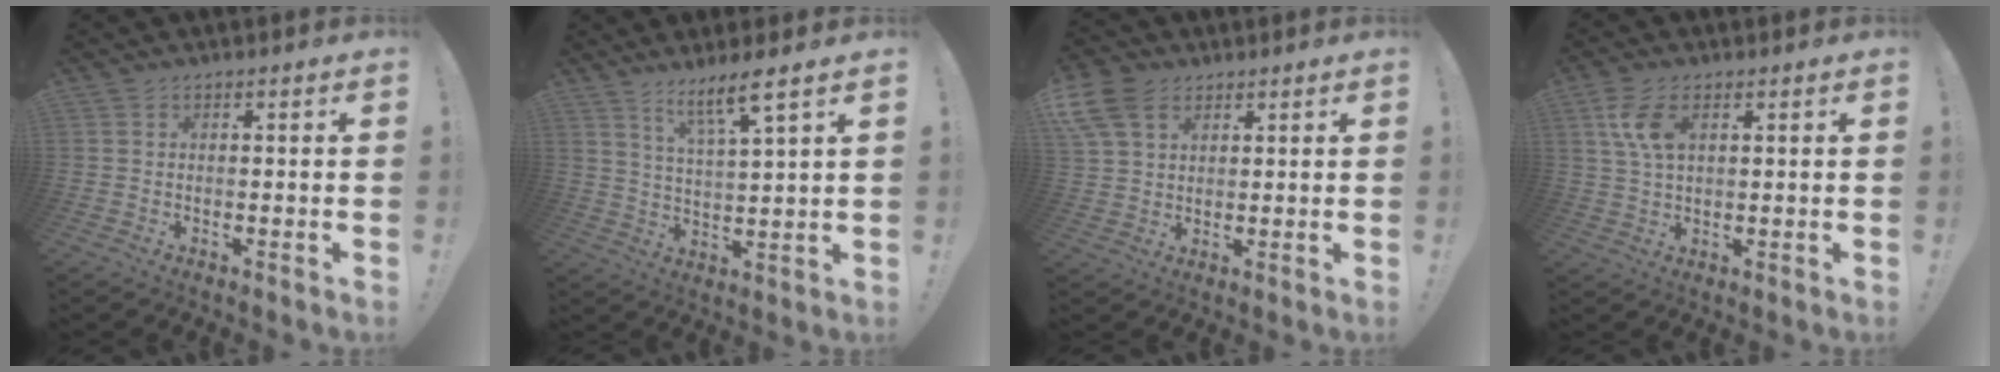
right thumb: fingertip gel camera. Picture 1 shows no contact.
{"total": 8.9, "force": [6.4, 0.5, 6.2], "torque": [-0.102, -0.032, 0.105]}
{"total": 11.1, "force": [5.4, 7.4, 6.2], "torque": [-0.128, -0.013, 0.109]}
{"total": 7.9, "force": [3.0, 4.1, 6.0], "torque": [-0.125, -0.003, 0.054]}